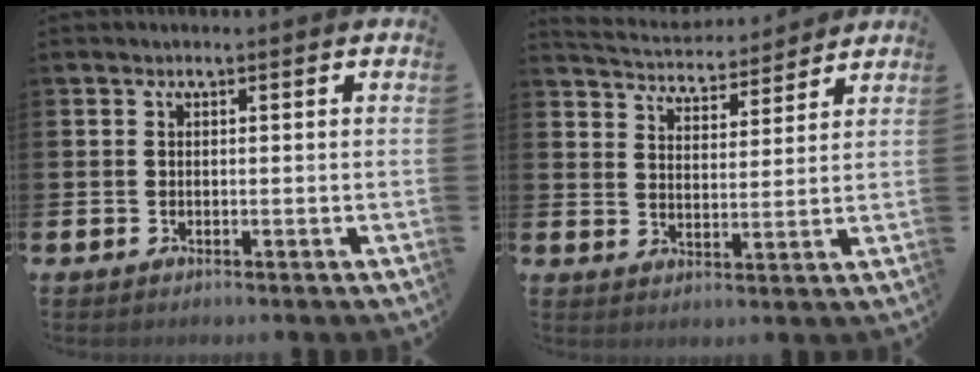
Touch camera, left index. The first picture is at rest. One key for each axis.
{"total": 4.8, "fx": 4.7, "fy": 0.9, "fz": 0.0, "tx": -0.028, "ty": -0.032, "tz": 0.082}